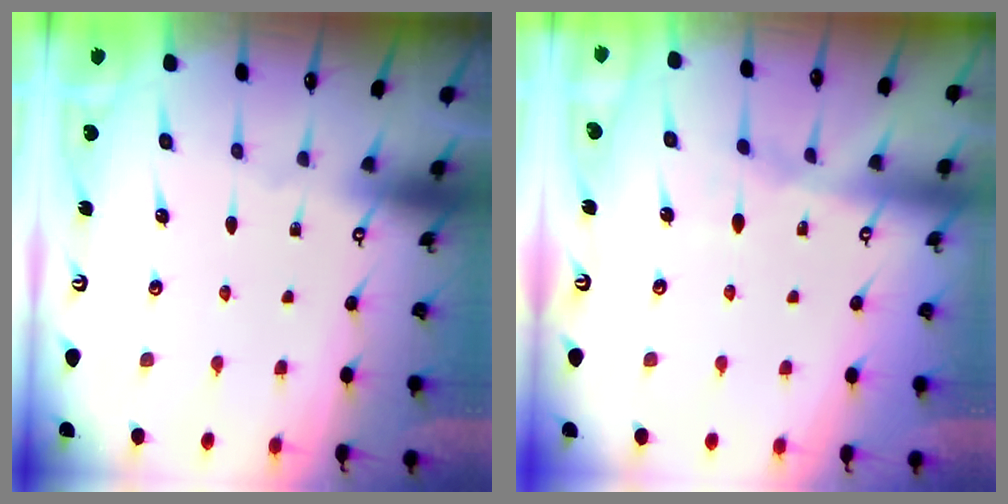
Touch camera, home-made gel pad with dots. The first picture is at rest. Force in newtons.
{"total": 6.1, "press": 6.1, "slide": 0.4}